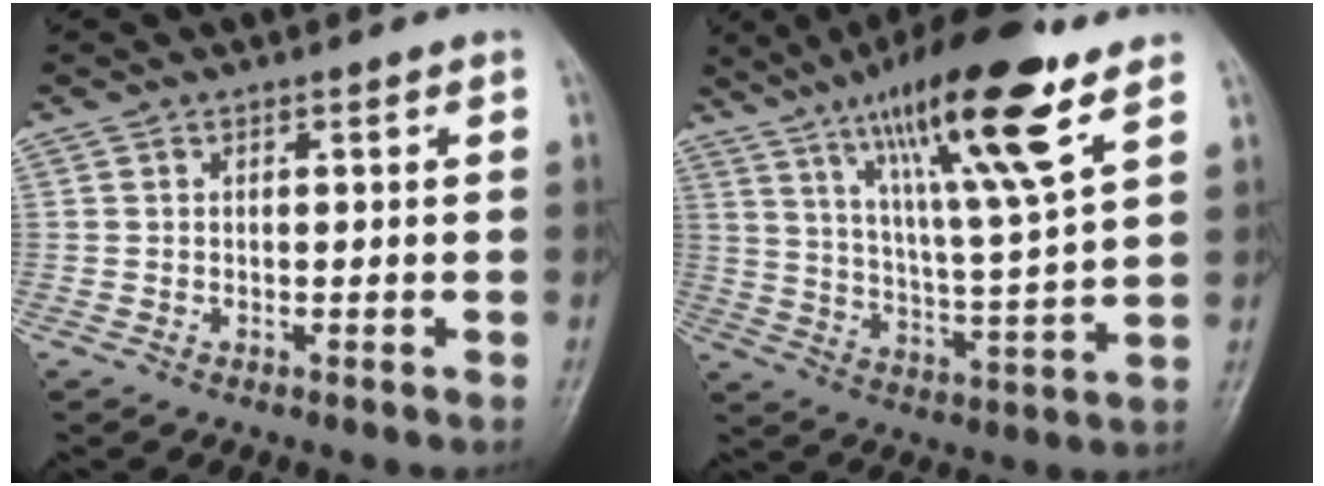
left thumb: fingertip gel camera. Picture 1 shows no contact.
{"total": 19.3, "force": [11.2, 2.3, 15.5], "torque": [-0.251, -0.049, 0.192]}